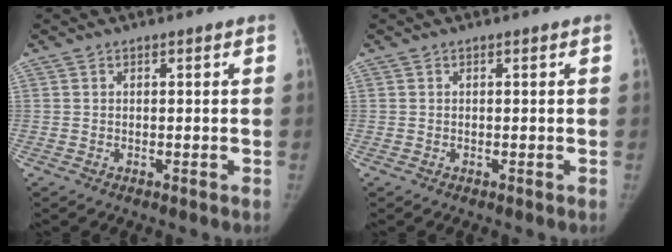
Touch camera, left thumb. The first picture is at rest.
{"total": 0.0}